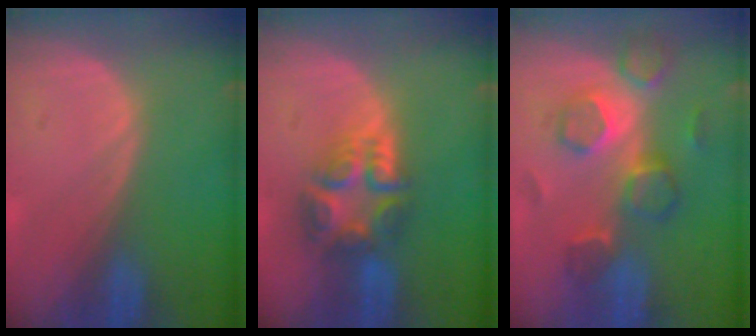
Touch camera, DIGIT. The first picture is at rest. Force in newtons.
{"total": 7.9, "press": 6.7, "slide": 4.1}
{"total": 9.0, "press": 7.8, "slide": 4.4}